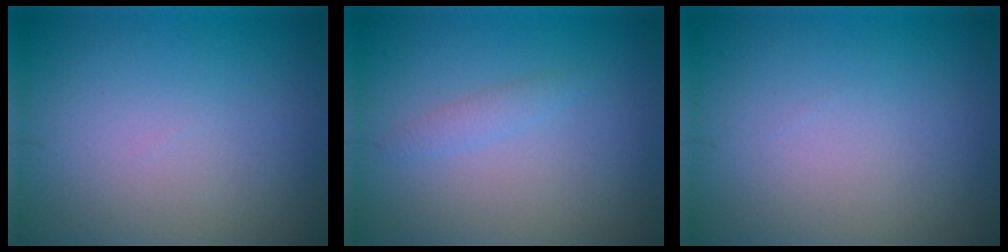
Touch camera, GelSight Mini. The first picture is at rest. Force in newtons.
{"total": 1.1, "press": 1.1, "slide": 0.0}
{"total": 0.0}